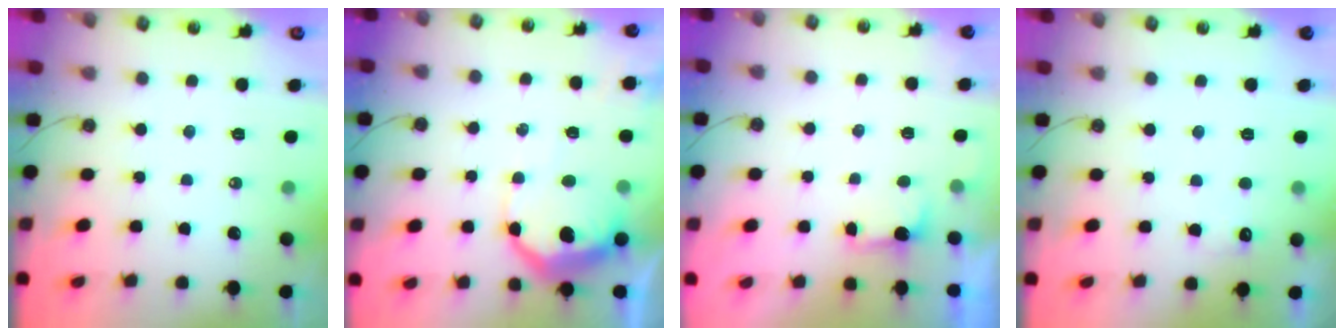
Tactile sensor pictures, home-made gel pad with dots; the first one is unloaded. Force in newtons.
{"total": 12.6, "press": 12.6, "slide": 0.9}
{"total": 1.3, "press": 0.9, "slide": 0.8}
{"total": 3.7, "press": 3.6, "slide": 1.0}